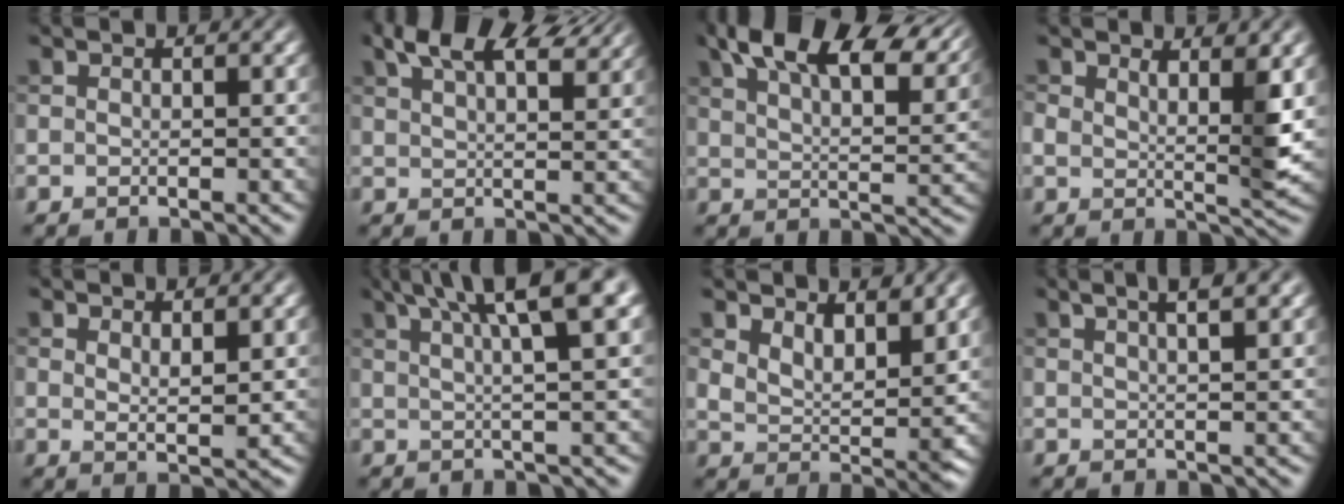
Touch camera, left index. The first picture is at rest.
{"total": 8.2, "force": [6.0, 2.7, 4.9], "torque": [-0.076, 0.025, 0.082]}
{"total": 13.6, "force": [9.1, 5.0, 8.8], "torque": [-0.127, 0.034, 0.128]}
{"total": 3.3, "force": [1.8, 1.0, 2.6], "torque": [-0.044, -0.008, 0.032]}
{"total": 2.1, "force": [1.2, 0.5, 1.6], "torque": [-0.027, -0.008, 0.023]}
{"total": 9.2, "force": [5.0, 2.0, 7.5], "torque": [-0.071, 0.036, 0.060]}
{"total": 4.6, "force": [3.2, 1.9, 2.7], "torque": [-0.045, -0.010, 0.052]}
{"total": 5.4, "force": [3.2, 1.9, 3.9], "torque": [-0.026, 0.027, 0.016]}